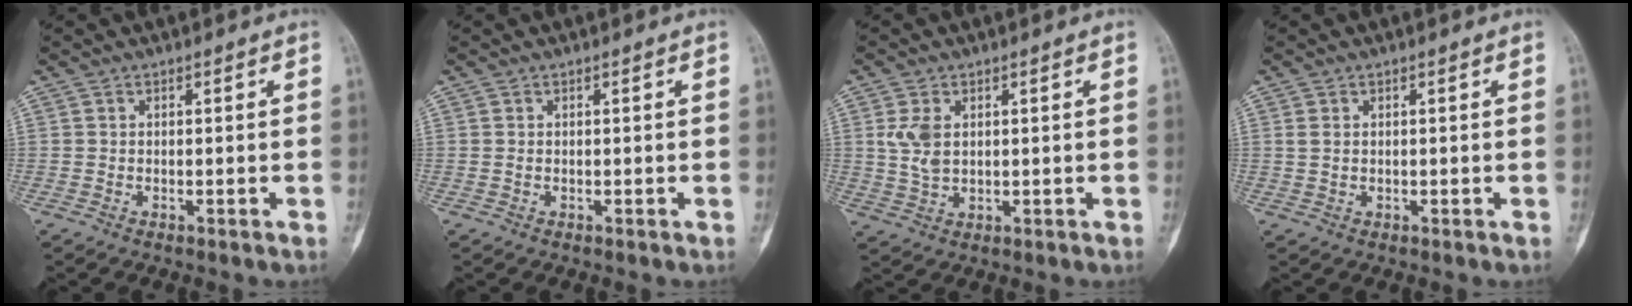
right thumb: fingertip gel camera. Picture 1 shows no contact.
{"total": 0.0}
{"total": 5.0, "force": [1.2, 3.1, 3.7], "torque": [-0.074, -0.002, 0.030]}
{"total": 1.3, "force": [0.3, 0.9, 0.9], "torque": [-0.024, 0.002, 0.011]}